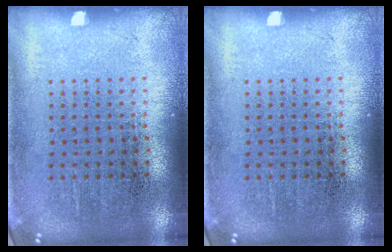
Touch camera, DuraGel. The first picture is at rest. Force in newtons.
{"total": 0.0}